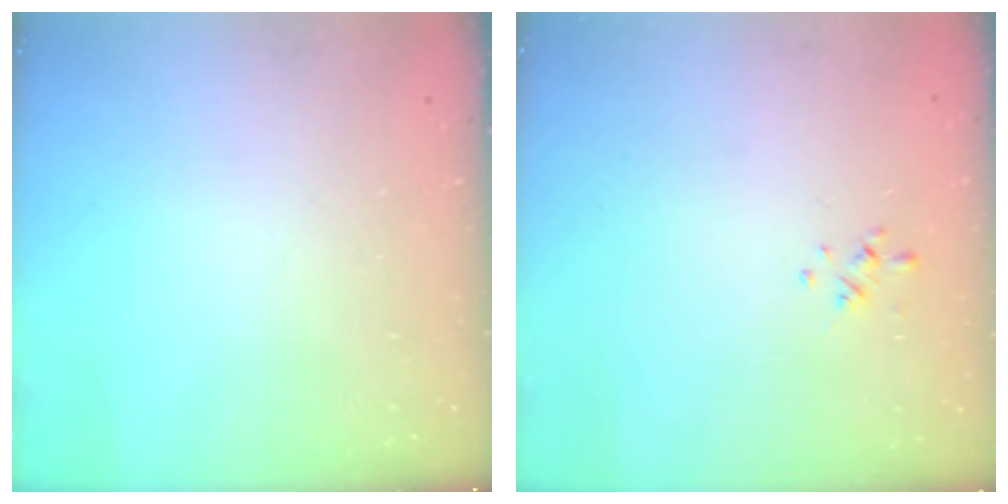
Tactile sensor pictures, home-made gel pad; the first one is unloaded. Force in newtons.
{"total": 0.6, "press": 0.4, "slide": 0.5}